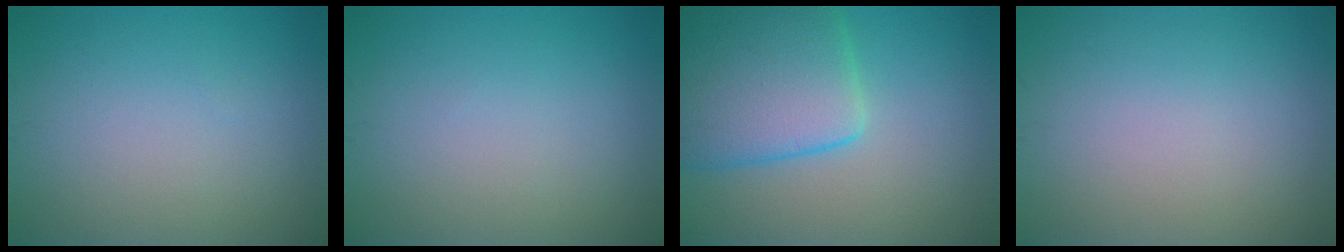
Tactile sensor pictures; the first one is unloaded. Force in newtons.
{"total": 0.0}
{"total": 8.8, "press": 8.7, "slide": 0.4}
{"total": 0.0}